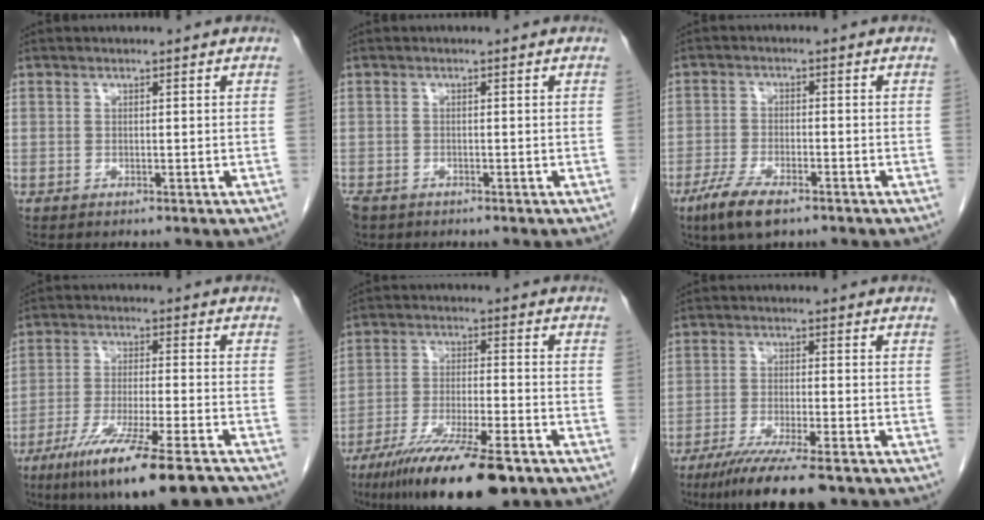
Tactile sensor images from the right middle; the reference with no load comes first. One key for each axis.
{"total": 3.8, "fx": -2.8, "fy": 2.3, "fz": 1.3, "tx": -0.030, "ty": -0.005, "tz": -0.046}
{"total": 6.7, "fx": -4.5, "fy": 1.8, "fz": 4.7, "tx": -0.099, "ty": -0.014, "tz": -0.079}
{"total": 15.2, "fx": -11.0, "fy": 0.5, "fz": 10.6, "tx": -0.175, "ty": -0.043, "tz": -0.182}
{"total": 15.9, "fx": -11.2, "fy": 2.3, "fz": 11.1, "tx": -0.186, "ty": -0.040, "tz": -0.188}
{"total": 11.3, "fx": -8.5, "fy": 1.0, "fz": 7.4, "tx": -0.116, "ty": -0.026, "tz": -0.133}